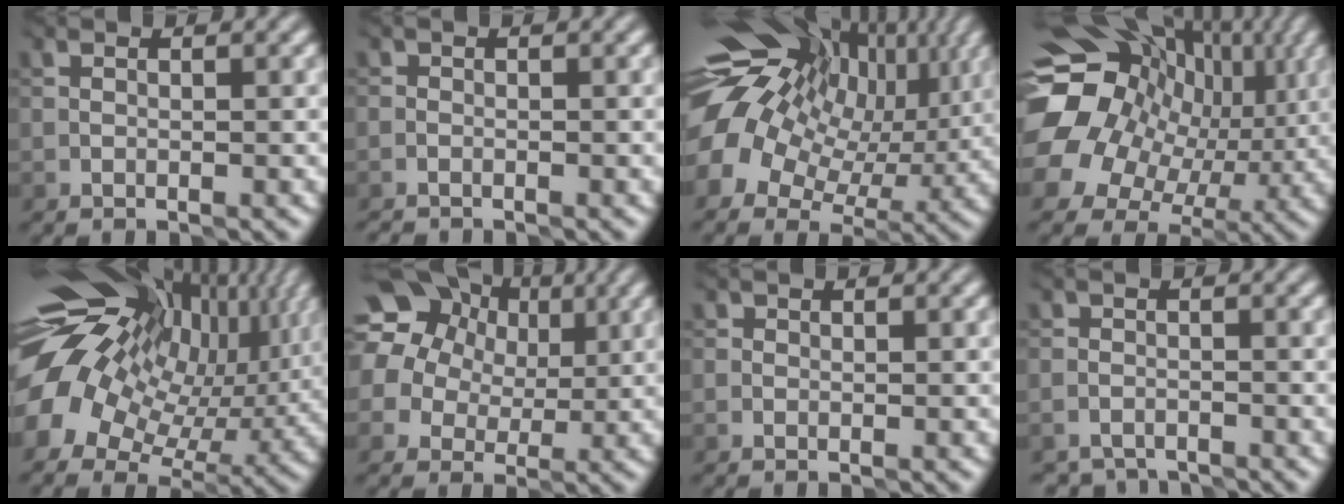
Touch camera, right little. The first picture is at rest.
{"total": 1.2, "force": [-1.2, 0.2, -0.3], "torque": [0.009, -0.007, -0.027]}
{"total": 15.4, "force": [3.7, 11.3, 9.7], "torque": [-0.183, 0.011, 0.072]}
{"total": 15.5, "force": [2.7, 13.2, 7.6], "torque": [-0.142, -0.006, 0.050]}
{"total": 16.8, "force": [4.3, 11.0, 11.9], "torque": [-0.210, -0.004, 0.101]}
{"total": 13.7, "force": [6.0, 11.5, 4.5], "torque": [-0.115, 0.025, 0.093]}
{"total": 0.0}
{"total": 3.2, "force": [-3.0, 1.0, -0.1], "torque": [0.009, -0.010, -0.055]}